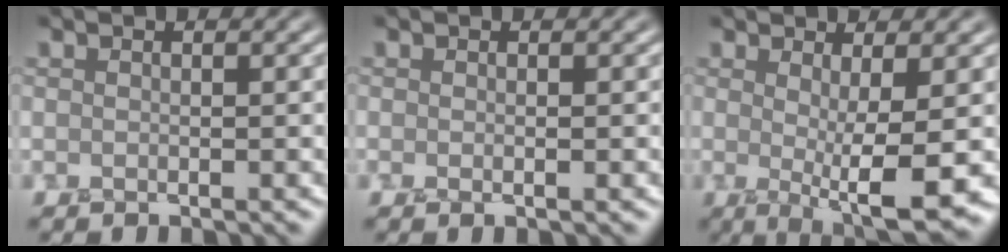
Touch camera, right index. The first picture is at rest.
{"total": 0.5, "force": [-0.2, 0.1, 0.5], "torque": [-0.008, -0.003, -0.004]}
{"total": 5.8, "force": [-0.5, 1.3, 5.7], "torque": [-0.078, -0.011, -0.008]}